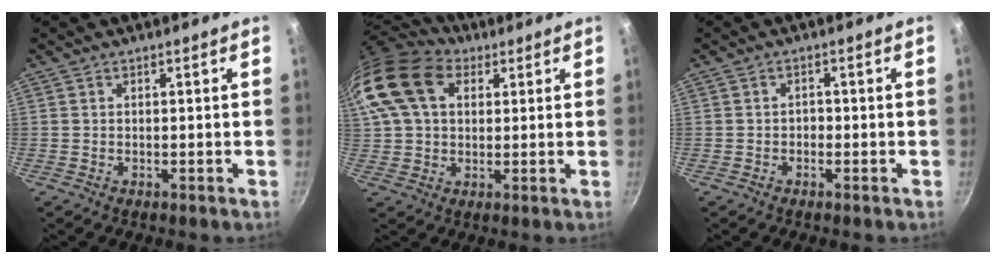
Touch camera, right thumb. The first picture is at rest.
{"total": 20.7, "force": [6.9, 14.5, 13.0], "torque": [-0.285, 0.033, 0.115]}
{"total": 1.1, "force": [-0.5, 0.8, 0.5], "torque": [-0.005, 0.006, -0.010]}